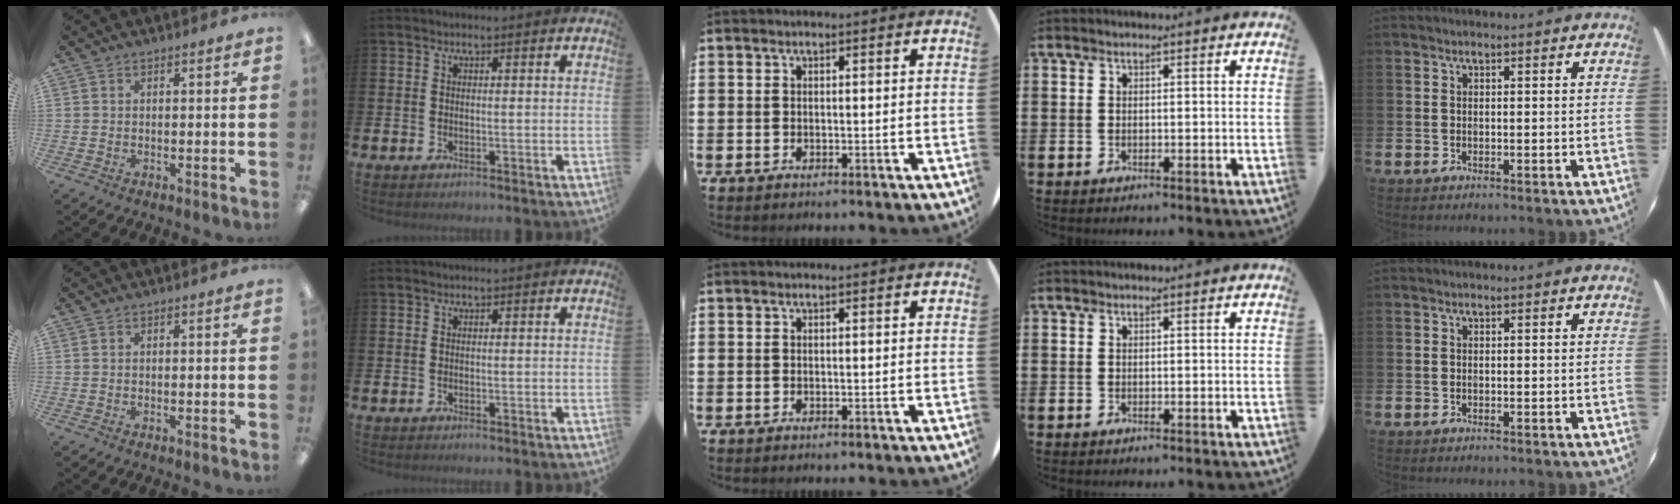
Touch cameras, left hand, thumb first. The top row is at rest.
{}